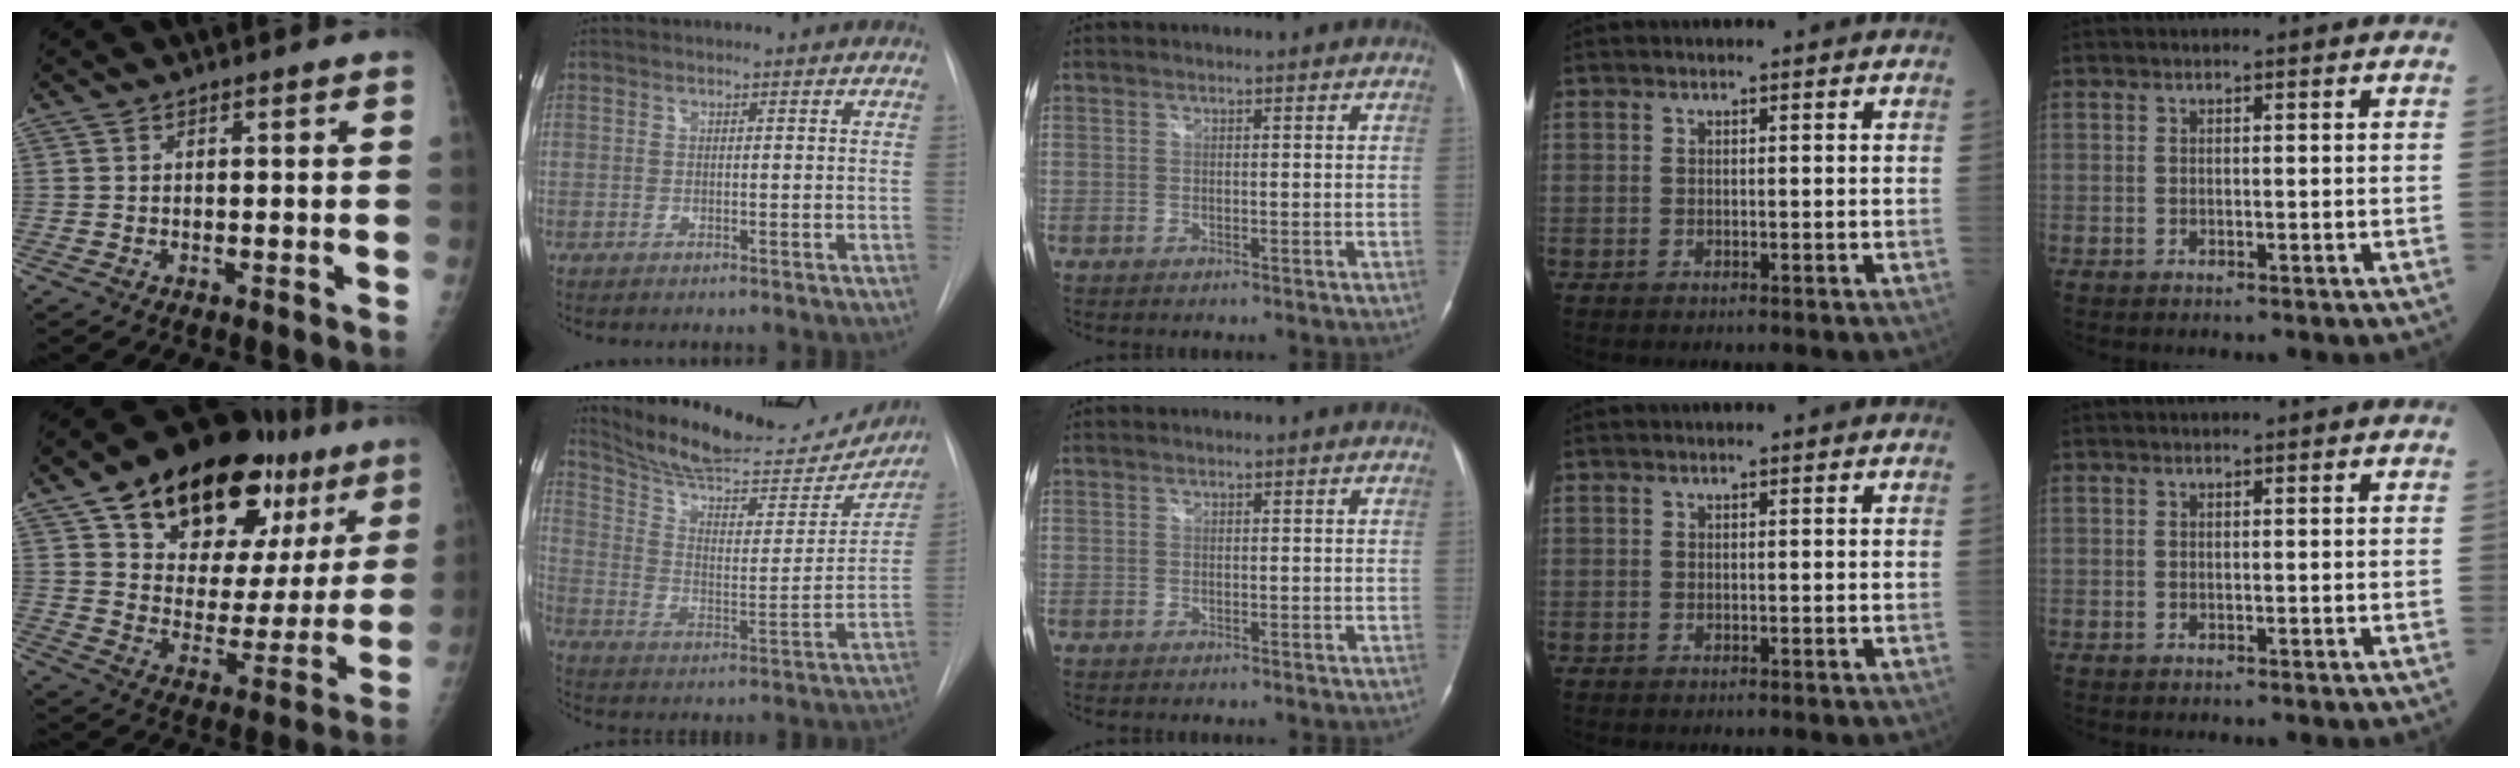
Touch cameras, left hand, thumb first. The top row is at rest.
{"thumb": {"total": 27.1, "force": [16.6, 13.9, 16.3], "torque": [-0.197, -0.045, 0.253]}, "index": {"total": 24.6, "force": [22.8, 5.2, 7.8], "torque": [-0.120, -0.042, 0.316]}}